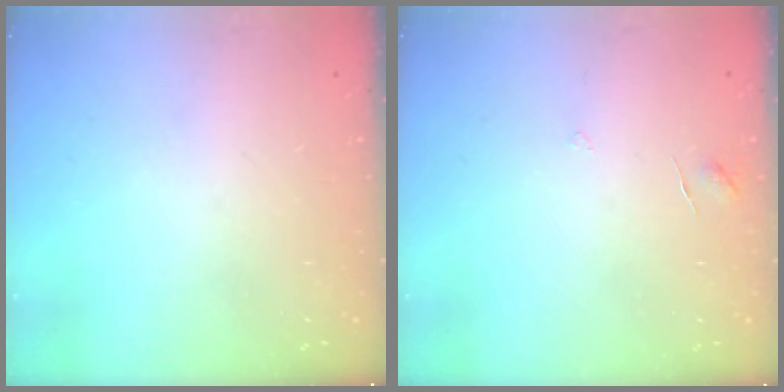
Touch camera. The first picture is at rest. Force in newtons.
{"total": 2.9, "press": 2.9, "slide": 0.2}